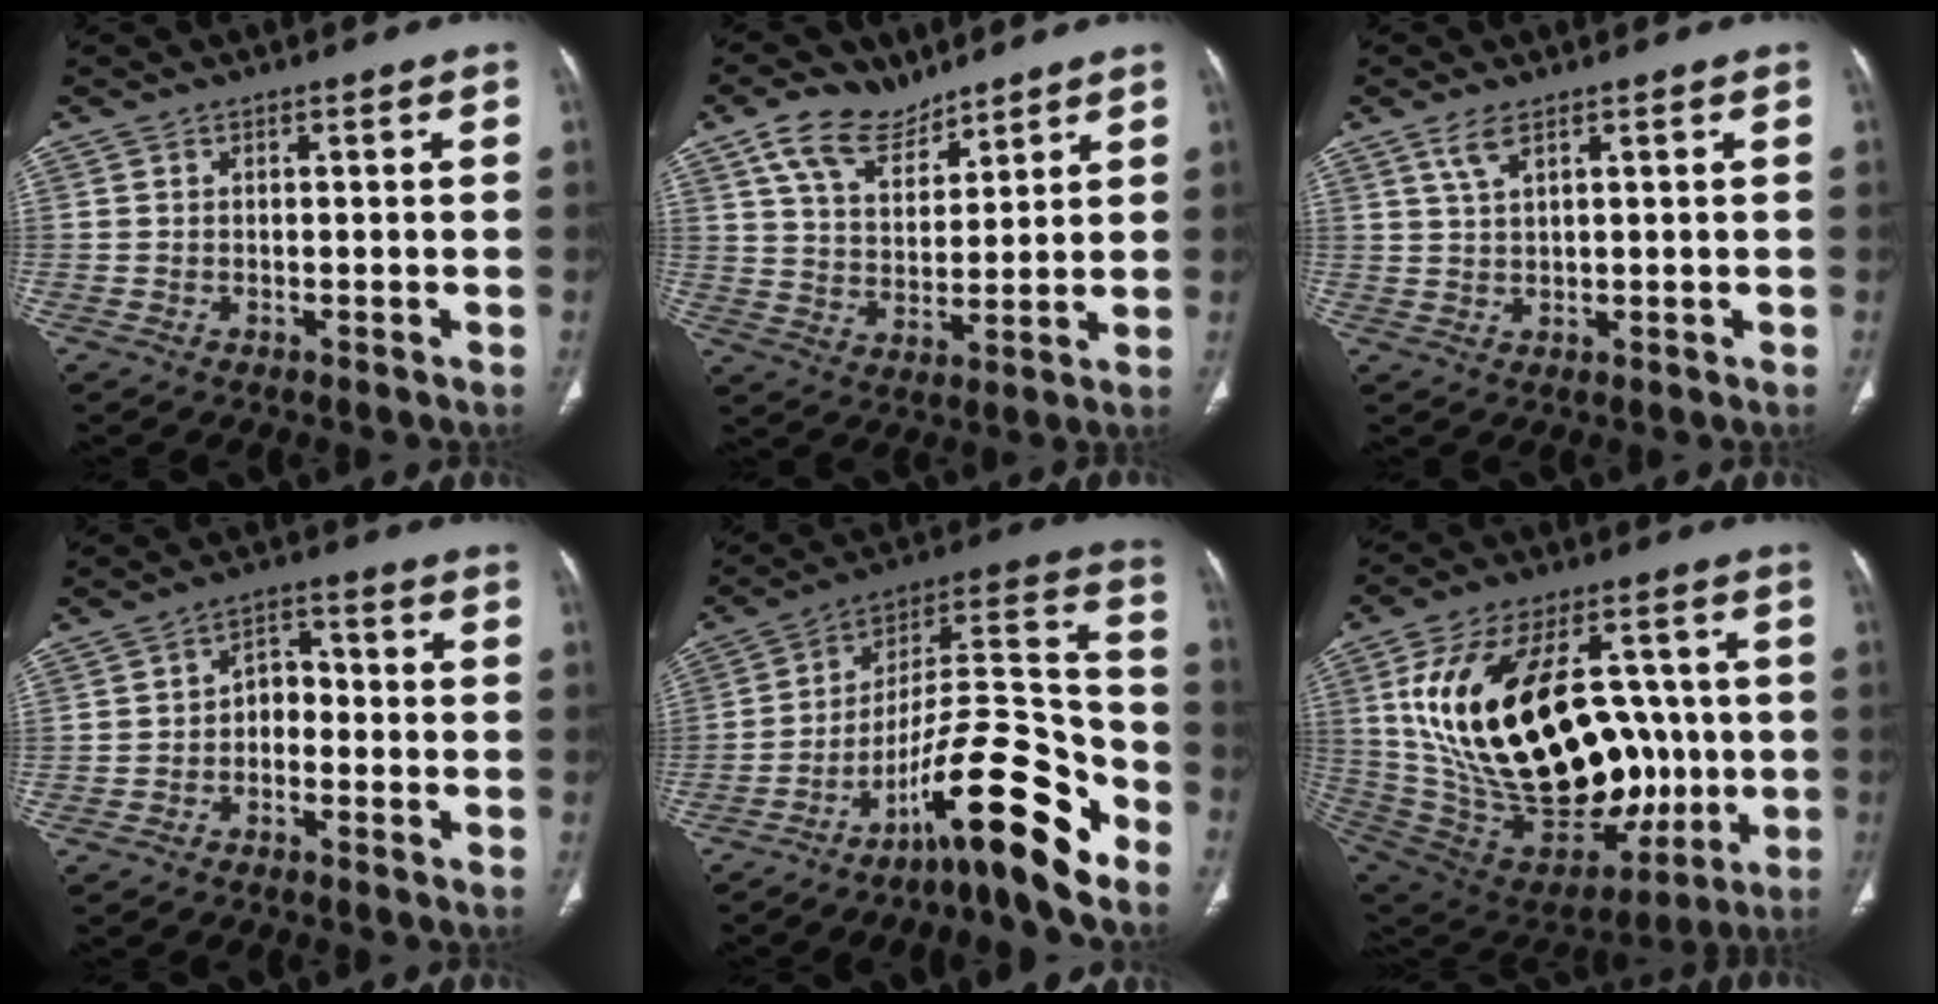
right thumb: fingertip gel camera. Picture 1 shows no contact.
{"total": 10.8, "force": [7.4, 6.1, 4.9], "torque": [-0.072, -0.032, 0.143]}
{"total": 3.5, "force": [2.1, 1.1, 2.5], "torque": [-0.057, -0.002, 0.050]}
{"total": 4.9, "force": [-1.5, 3.5, 3.0], "torque": [-0.030, 0.031, -0.036]}
{"total": 19.6, "force": [-12.5, 3.8, 14.6], "torque": [-0.223, 0.115, -0.201]}
{"total": 34.7, "force": [1.1, 20.2, 28.2], "torque": [-0.500, 0.007, 0.055]}